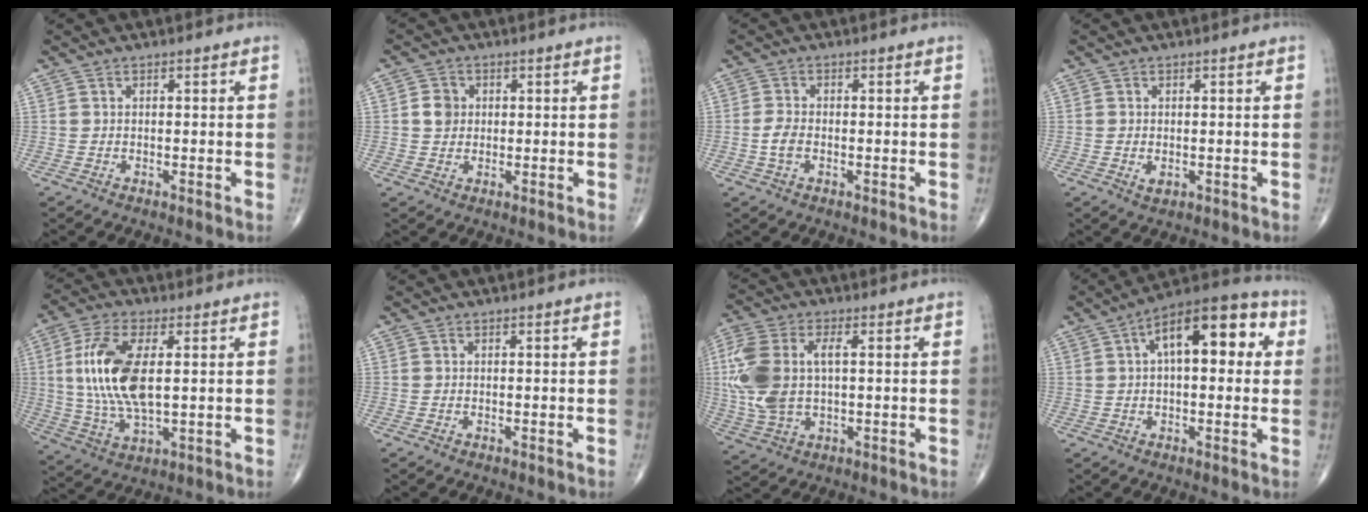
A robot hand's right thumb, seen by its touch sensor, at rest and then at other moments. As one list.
[{"total": 3.5, "force": [0.5, 3.1, 1.6], "torque": [-0.014, 0.002, 0.005]}, {"total": 3.0, "force": [-0.7, 1.7, 2.3], "torque": [-0.052, 0.006, -0.014]}, {"total": 1.6, "force": [-0.2, 1.0, 1.2], "torque": [-0.018, -0.003, 0.000]}, {"total": 14.8, "force": [2.0, 6.6, 13.1], "torque": [-0.274, -0.009, 0.041]}, {"total": 0.0}, {"total": 14.6, "force": [1.3, 8.1, 12.1], "torque": [-0.297, 0.010, 0.030]}, {"total": 15.7, "force": [3.8, 7.3, 13.4], "torque": [-0.170, 0.032, 0.048]}]